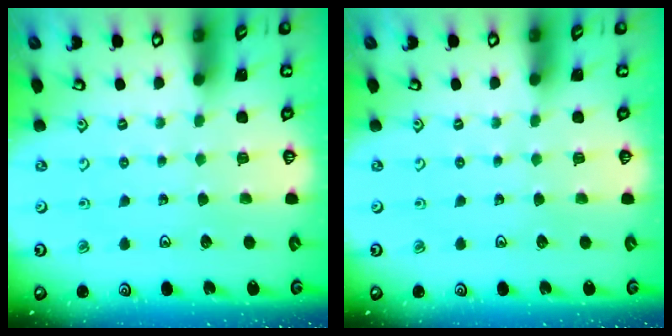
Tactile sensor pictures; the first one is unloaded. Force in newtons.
{"total": 0.0}